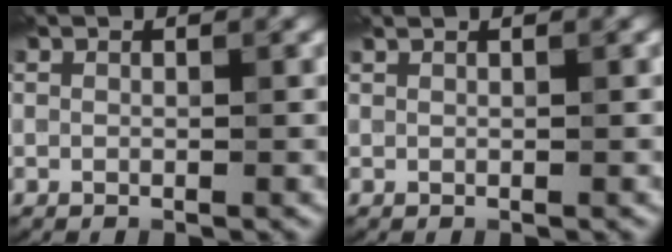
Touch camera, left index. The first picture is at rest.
{"total": 0.8, "force": [0.6, 0.2, 0.4], "torque": [-0.005, -0.002, 0.005]}